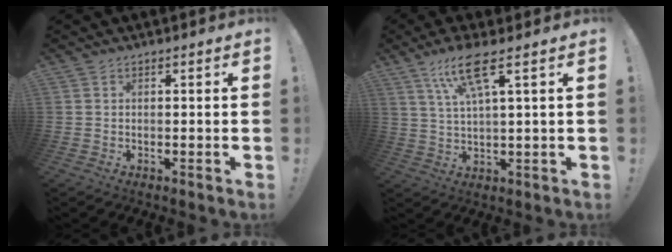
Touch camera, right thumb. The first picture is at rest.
{"total": 9.9, "force": [5.0, 1.6, 8.4], "torque": [-0.158, -0.006, 0.085]}